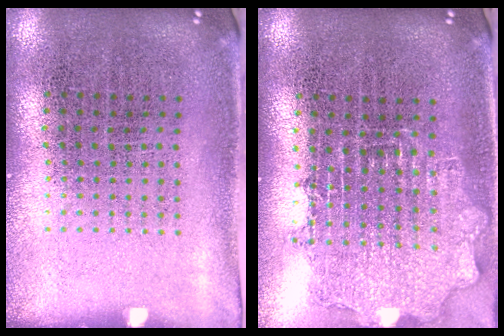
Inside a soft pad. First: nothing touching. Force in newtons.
{"total": 1.6, "press": 1.3, "slide": 0.8}